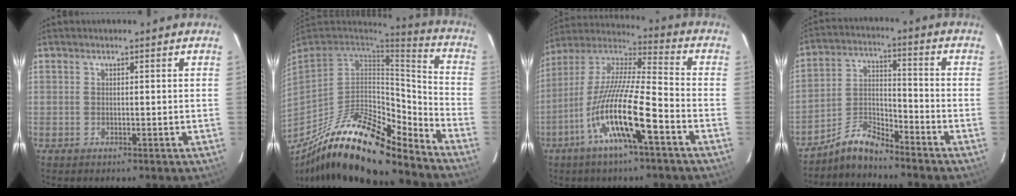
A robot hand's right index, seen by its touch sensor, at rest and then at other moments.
{"total": 25.2, "force": [-18.8, 7.4, 15.0], "torque": [-0.266, -0.026, -0.317]}
{"total": 17.1, "force": [-8.1, 2.0, 14.9], "torque": [-0.279, -0.021, -0.162]}
{"total": 6.8, "force": [-6.3, 1.2, 2.1], "torque": [-0.055, 0.032, -0.131]}